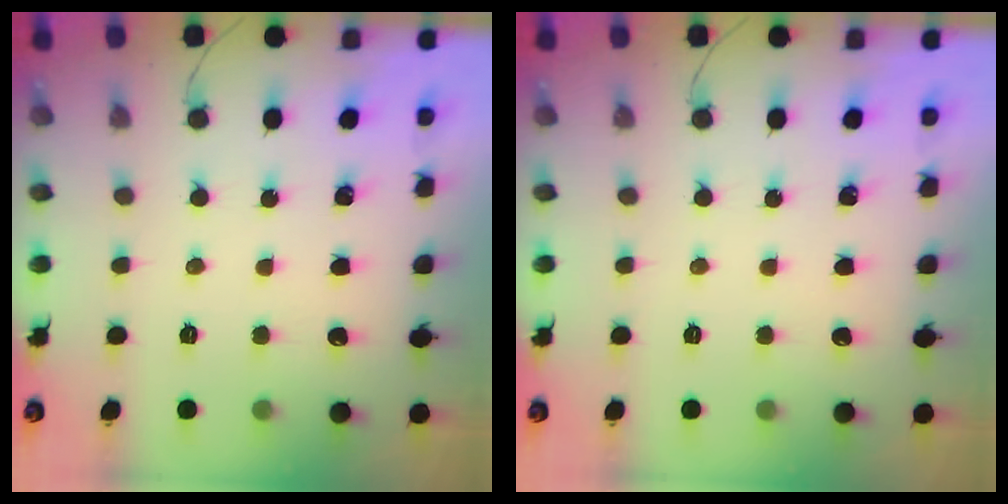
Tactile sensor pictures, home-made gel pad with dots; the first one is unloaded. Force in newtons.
{"total": 0.0}